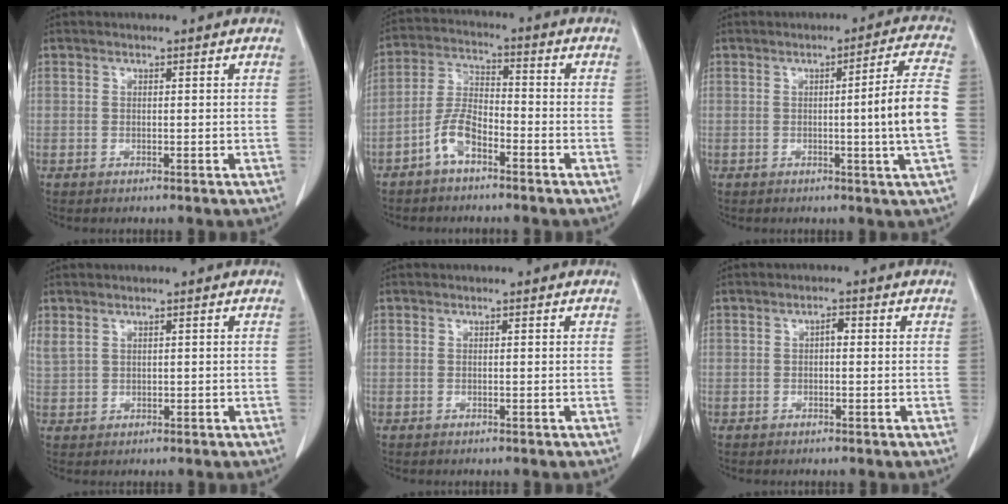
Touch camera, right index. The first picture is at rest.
{"total": 6.2, "force": [-3.8, 2.4, 4.3], "torque": [-0.101, 0.014, -0.075]}
{"total": 8.7, "force": [-1.2, -1.7, 8.5], "torque": [-0.116, -0.004, -0.018]}
{"total": 2.1, "force": [1.3, 1.3, 1.1], "torque": [-0.034, 0.016, 0.040]}
{"total": 0.0}
{"total": 1.3, "force": [0.0, 0.6, 1.1], "torque": [-0.017, 0.004, -0.001]}